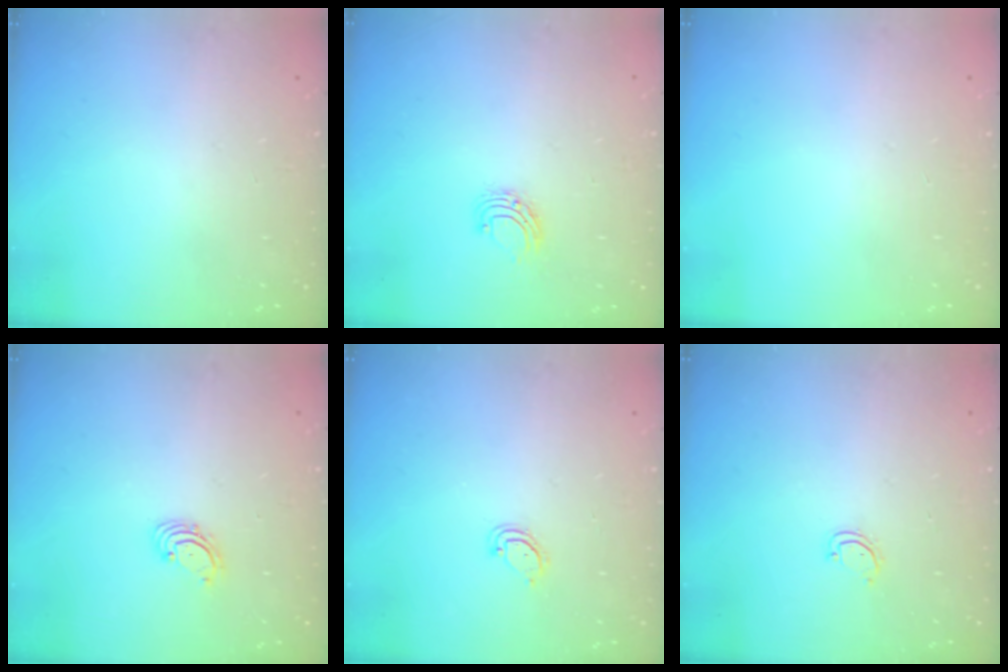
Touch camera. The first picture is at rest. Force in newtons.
{"total": 5.5, "press": 5.4, "slide": 0.6}
{"total": 0.0}
{"total": 1.8, "press": 1.7, "slide": 0.6}
{"total": 4.0, "press": 4.0, "slide": 0.4}
{"total": 3.3, "press": 3.3, "slide": 0.2}